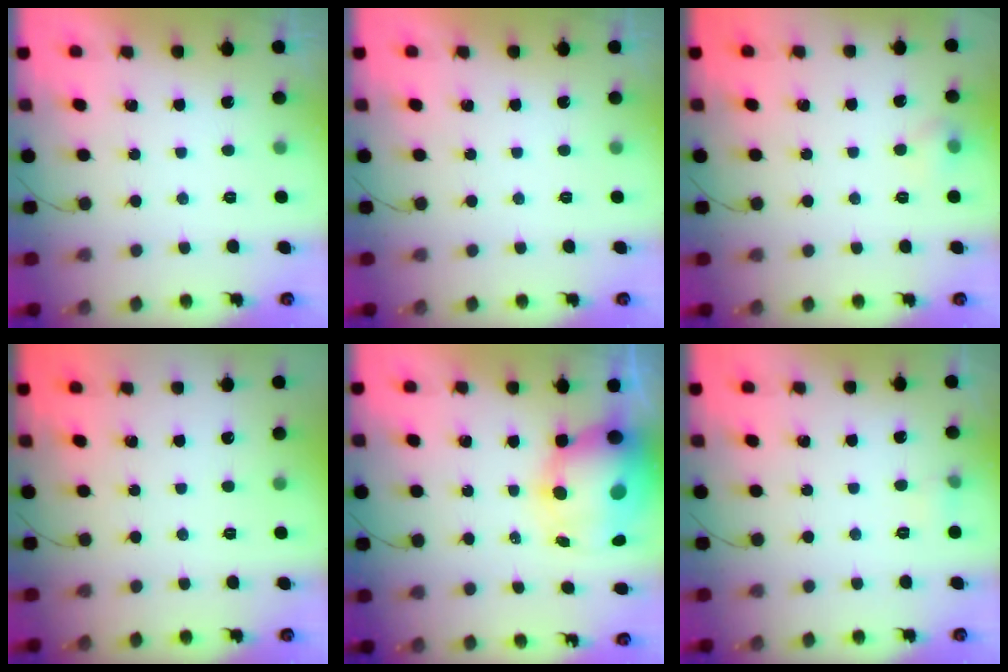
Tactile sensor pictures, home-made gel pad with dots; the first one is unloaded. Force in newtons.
{"total": 0.0}
{"total": 5.3, "press": 5.1, "slide": 1.4}
{"total": 0.0}
{"total": 12.4, "press": 12.0, "slide": 3.2}
{"total": 7.6, "press": 3.7, "slide": 6.6}